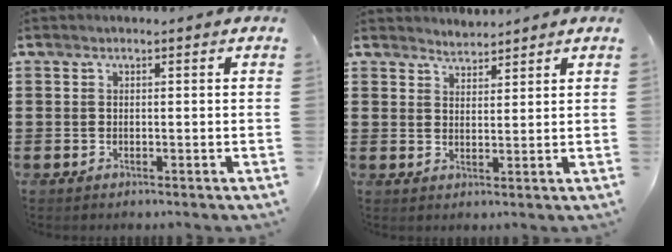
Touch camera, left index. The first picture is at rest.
{"total": 2.3, "force": [2.2, 0.2, -0.5], "torque": [0.002, -0.005, 0.043]}